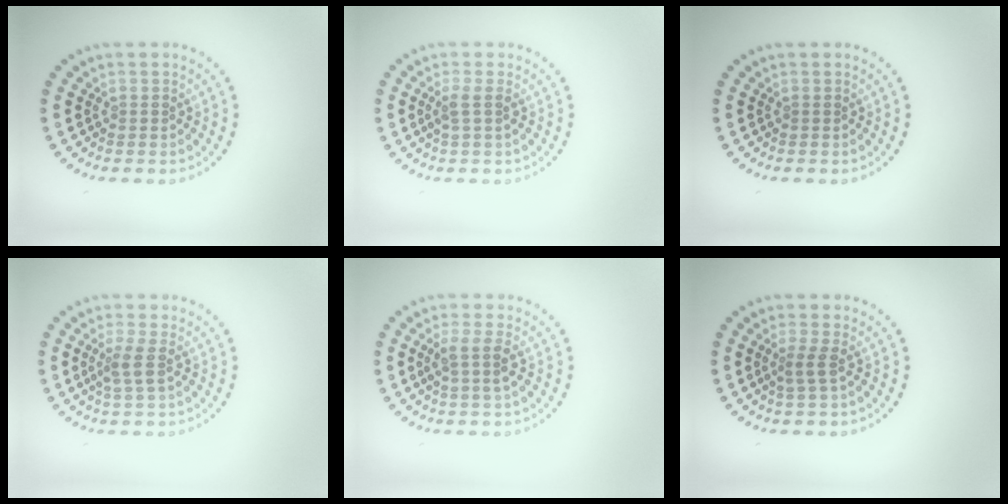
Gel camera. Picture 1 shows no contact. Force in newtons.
{"total": 1.4, "press": 1.2, "slide": 0.9}
{"total": 0.0}
{"total": 1.9, "press": 1.5, "slide": 1.2}
{"total": 2.0, "press": 1.6, "slide": 1.2}
{"total": 1.6, "press": 1.1, "slide": 1.1}